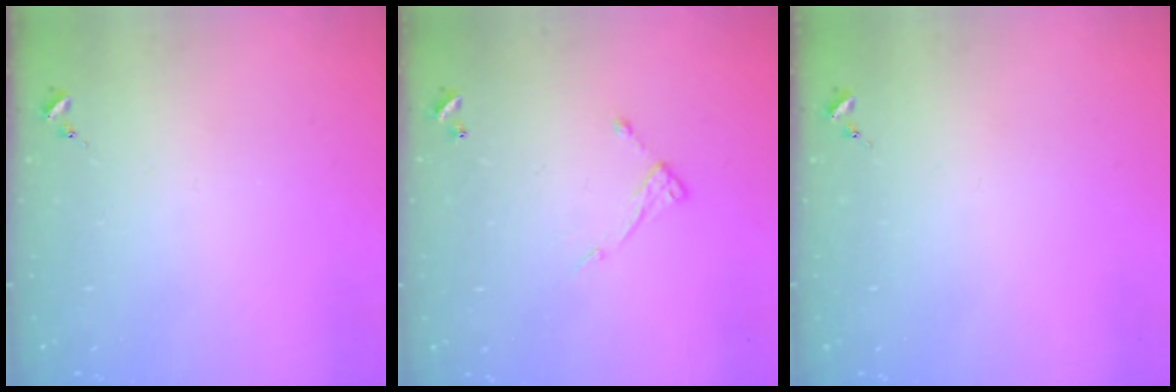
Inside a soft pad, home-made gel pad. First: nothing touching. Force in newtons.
{"total": 7.0, "press": 7.0, "slide": 0.4}
{"total": 0.0}